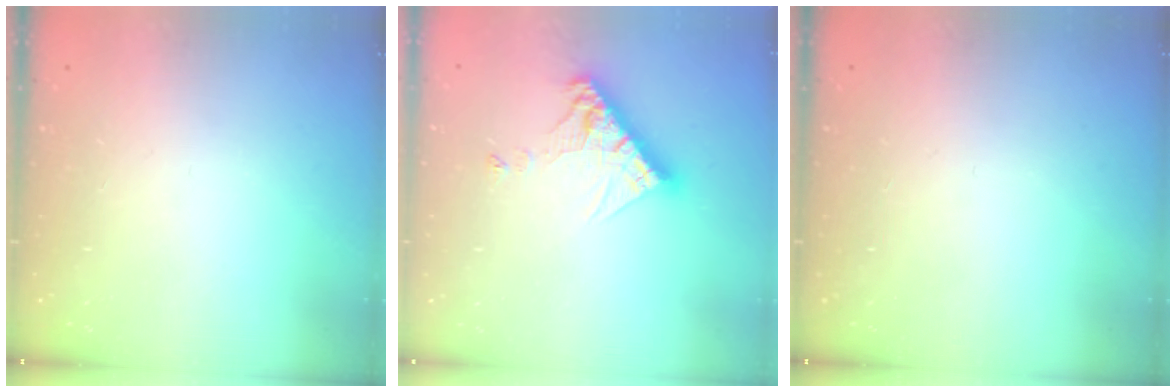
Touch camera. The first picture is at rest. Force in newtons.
{"total": 11.3, "press": 11.2, "slide": 1.0}
{"total": 0.0}